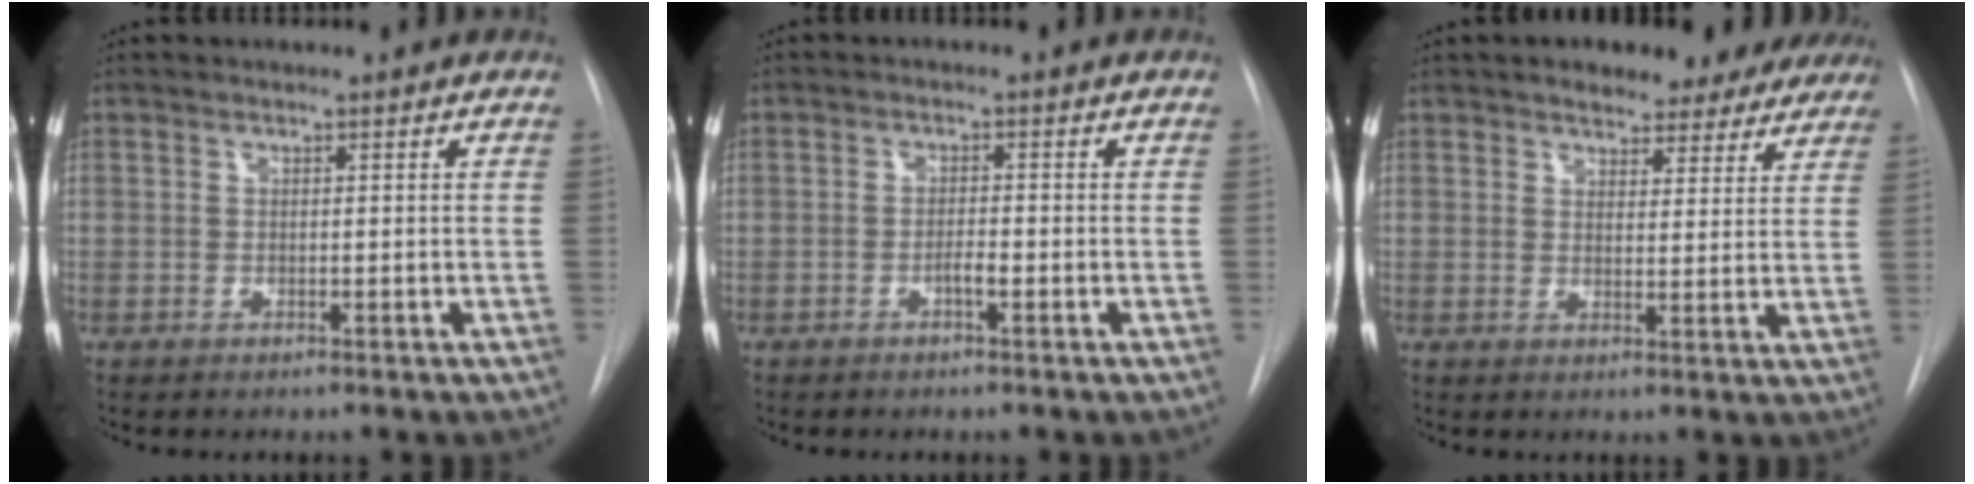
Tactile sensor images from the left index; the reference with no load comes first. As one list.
[{"total": 1.5, "force": [-0.8, 0.2, 1.3], "torque": [-0.022, 0.002, -0.015]}, {"total": 11.5, "force": [9.5, 5.1, 4.2], "torque": [-0.026, 0.010, 0.105]}]